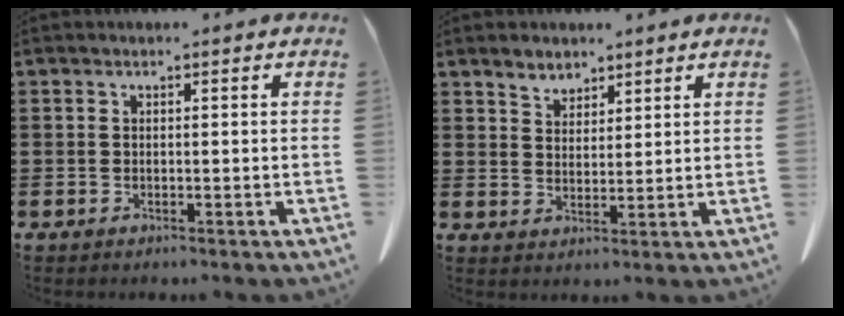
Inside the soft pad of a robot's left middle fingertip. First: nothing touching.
{"total": 3.2, "force": [2.8, 1.5, 0.4], "torque": [-0.017, 0.001, 0.053]}